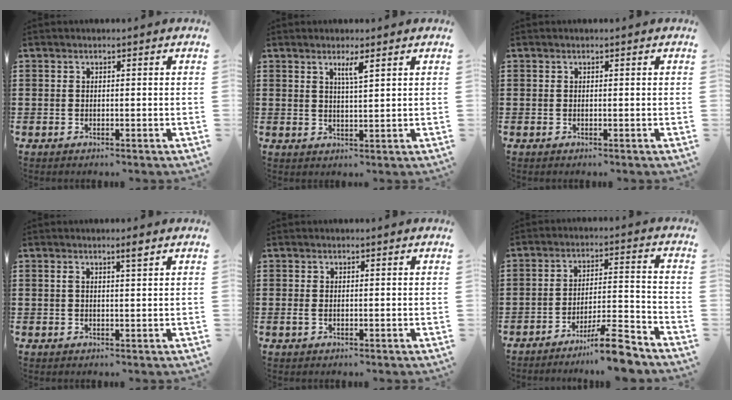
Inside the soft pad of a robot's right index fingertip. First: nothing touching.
{"total": 2.6, "force": [1.6, 0.1, 2.1], "torque": [-0.037, -0.004, 0.024]}
{"total": 0.0}
{"total": 1.9, "force": [1.0, 0.0, 1.6], "torque": [-0.025, -0.003, 0.015]}
{"total": 0.6, "force": [-0.1, 0.1, 0.6], "torque": [-0.013, -0.001, -0.003]}
{"total": 8.8, "force": [-7.2, 0.4, 5.0], "torque": [-0.073, 0.012, -0.132]}